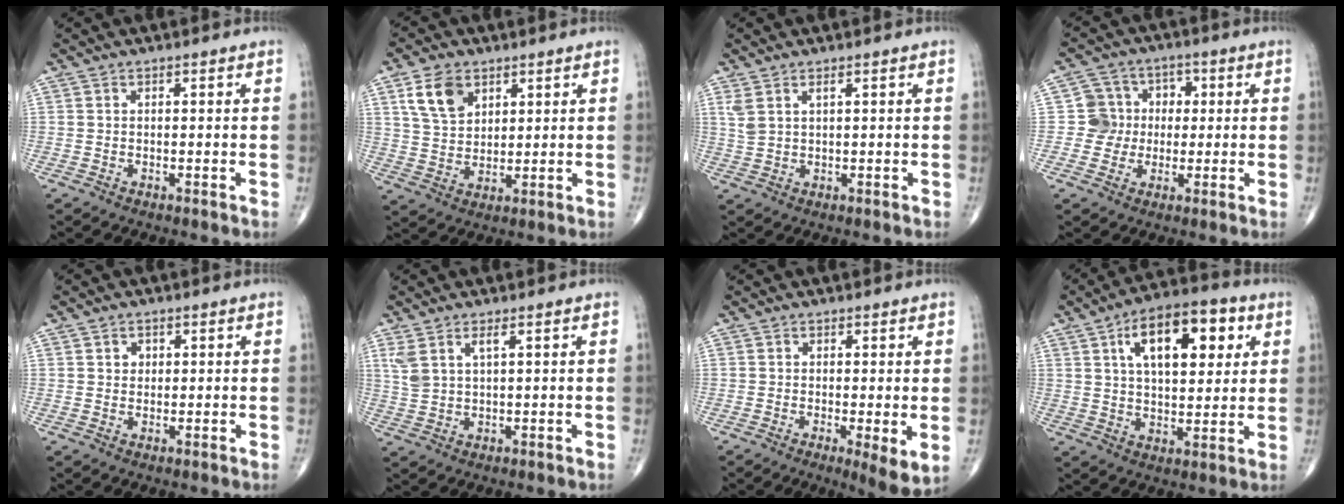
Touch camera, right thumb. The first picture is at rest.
{"total": 8.2, "force": [4.1, 5.3, 4.7], "torque": [-0.070, -0.016, 0.081]}
{"total": 2.9, "force": [1.6, 1.0, 2.2], "torque": [-0.054, 0.000, 0.041]}
{"total": 7.1, "force": [-0.1, 7.0, 1.2], "torque": [0.026, 0.017, -0.010]}
{"total": 1.8, "force": [0.7, 1.5, 0.7], "torque": [-0.003, -0.003, 0.010]}
{"total": 4.2, "force": [2.1, 1.4, 3.4], "torque": [-0.079, -0.005, 0.051]}
{"total": 5.0, "force": [-0.6, 1.1, 4.9], "torque": [-0.079, -0.018, -0.012]}
{"total": 16.4, "force": [5.9, 8.0, 13.1], "torque": [-0.172, 0.000, 0.090]}